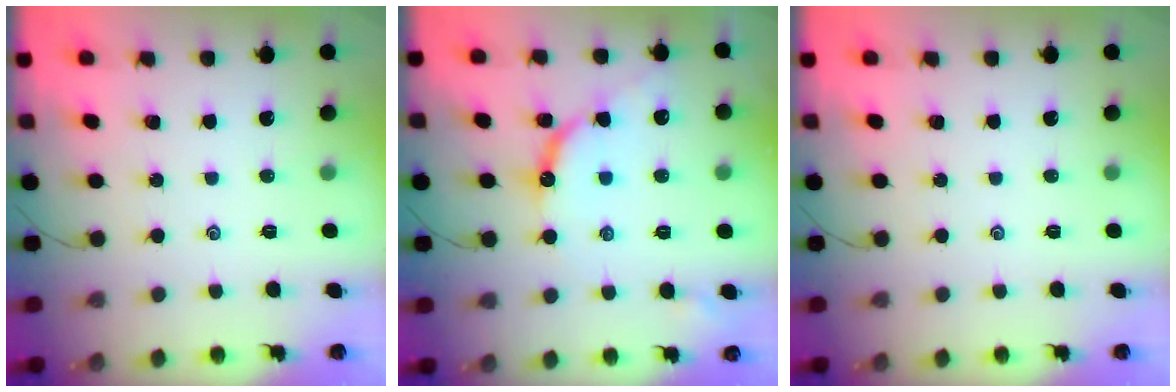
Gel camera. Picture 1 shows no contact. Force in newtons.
{"total": 9.4, "press": 9.4, "slide": 0.8}
{"total": 0.0}